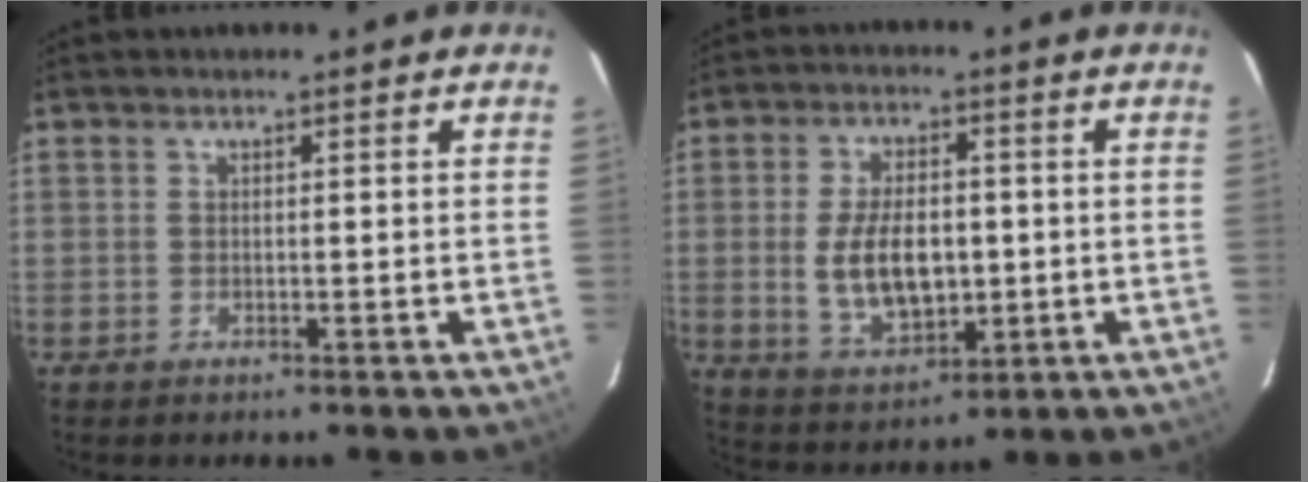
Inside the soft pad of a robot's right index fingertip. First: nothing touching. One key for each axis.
{"total": 11.2, "fx": -0.7, "fy": 6.3, "fz": 9.3, "tx": -0.185, "ty": -0.002, "tz": -0.001}